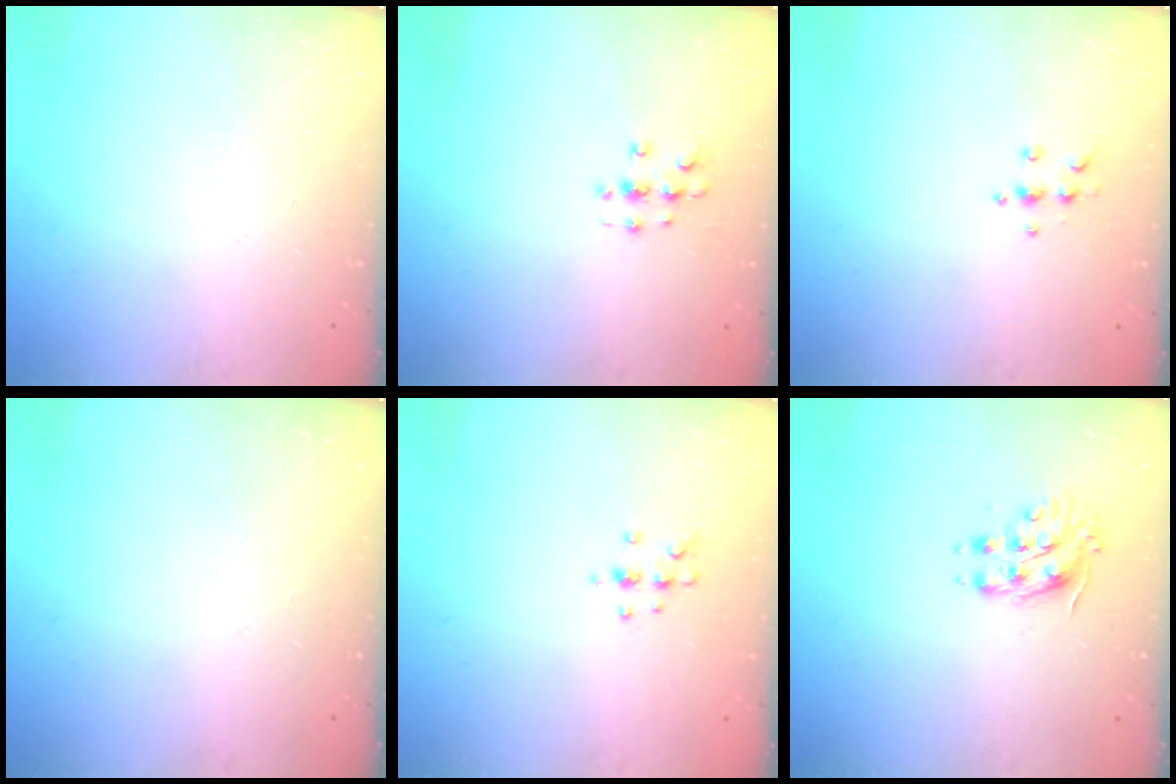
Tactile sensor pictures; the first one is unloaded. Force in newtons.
{"total": 3.0, "press": 3.0, "slide": 0.3}
{"total": 5.6, "press": 5.6, "slide": 0.7}
{"total": 0.0}
{"total": 5.4, "press": 5.2, "slide": 1.4}
{"total": 8.2, "press": 8.2, "slide": 0.4}